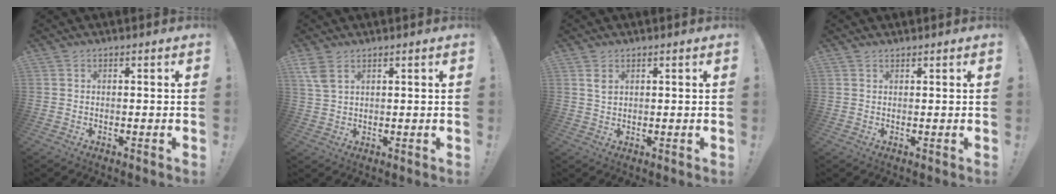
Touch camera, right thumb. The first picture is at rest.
{"total": 4.8, "force": [2.9, 2.4, 3.0], "torque": [-0.056, -0.006, 0.055]}
{"total": 2.4, "force": [1.2, 1.3, 1.5], "torque": [-0.017, -0.004, 0.019]}
{"total": 0.8, "force": [0.8, 0.2, 0.1], "torque": [-0.001, -0.002, 0.015]}